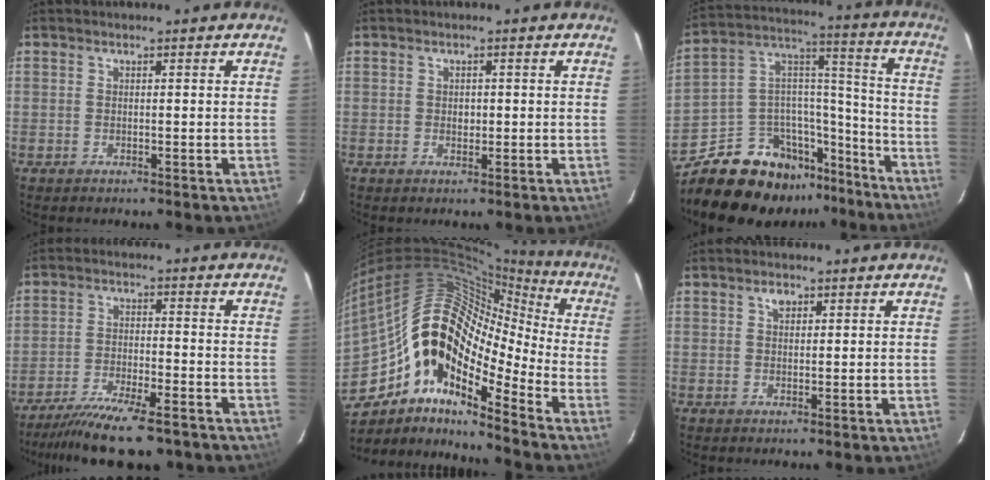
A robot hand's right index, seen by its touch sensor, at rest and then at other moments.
{"total": 1.3, "force": [0.0, 1.1, 0.7], "torque": [-0.010, 0.003, 0.000]}
{"total": 19.2, "force": [-14.8, 10.3, 6.6], "torque": [-0.136, 0.078, -0.216]}
{"total": 12.7, "force": [-10.4, 2.6, 6.8], "torque": [-0.150, -0.024, -0.174]}
{"total": 18.9, "force": [-8.3, 9.5, 14.1], "torque": [-0.228, -0.005, -0.173]}
{"total": 1.7, "force": [0.9, 1.2, 0.9], "torque": [-0.014, 0.007, 0.015]}